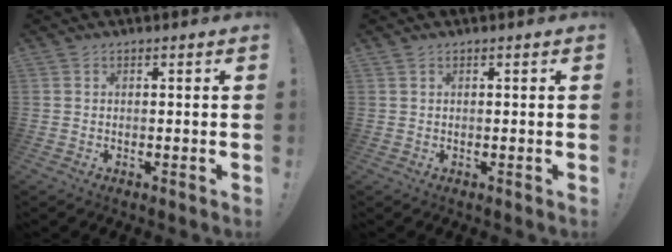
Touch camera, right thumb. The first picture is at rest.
{"total": 0.0}